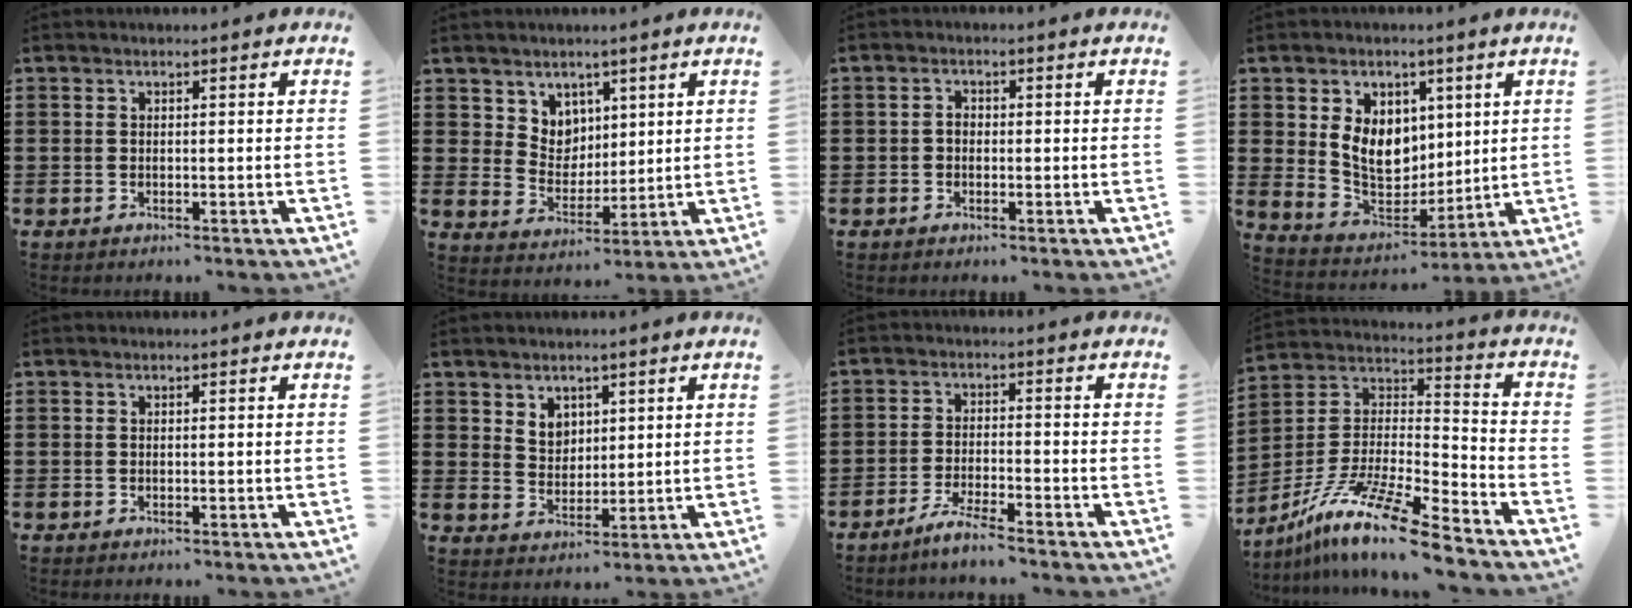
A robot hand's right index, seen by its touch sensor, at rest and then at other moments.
{"total": 5.6, "force": [3.6, 4.2, 0.0], "torque": [-0.031, -0.005, 0.070]}
{"total": 1.4, "force": [-0.4, 0.9, 1.0], "torque": [-0.020, 0.002, -0.007]}
{"total": 8.5, "force": [2.0, 6.8, 4.6], "torque": [-0.095, 0.004, 0.037]}
{"total": 0.0}
{"total": 3.8, "force": [2.7, 2.6, 0.8], "torque": [-0.028, 0.005, 0.051]}
{"total": 4.0, "force": [-3.7, -0.3, 1.6], "torque": [-0.034, -0.003, -0.072]}
{"total": 12.9, "force": [-10.2, 0.7, 7.9], "torque": [-0.156, 0.009, -0.197]}